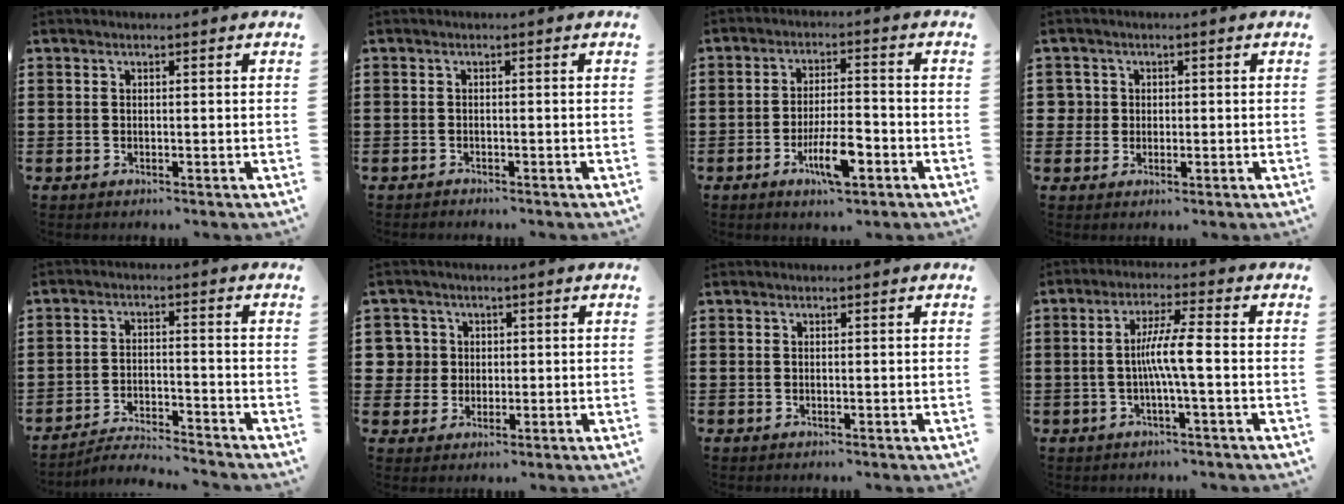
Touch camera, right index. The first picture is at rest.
{"total": 0.8, "force": [-0.8, 0.0, 0.0], "torque": [-0.002, -0.001, -0.016]}
{"total": 7.6, "force": [-3.3, 2.1, 6.5], "torque": [-0.124, -0.003, -0.059]}
{"total": 2.1, "force": [0.1, 2.1, 0.3], "torque": [-0.016, 0.010, -0.001]}
{"total": 3.6, "force": [-3.6, -0.1, 0.5], "torque": [-0.015, 0.002, -0.076]}
{"total": 4.1, "force": [0.5, 4.0, 0.4], "torque": [-0.029, 0.014, 0.009]}
{"total": 0.0}
{"total": 5.8, "force": [-0.9, 0.0, 5.8], "torque": [-0.104, -0.001, -0.022]}